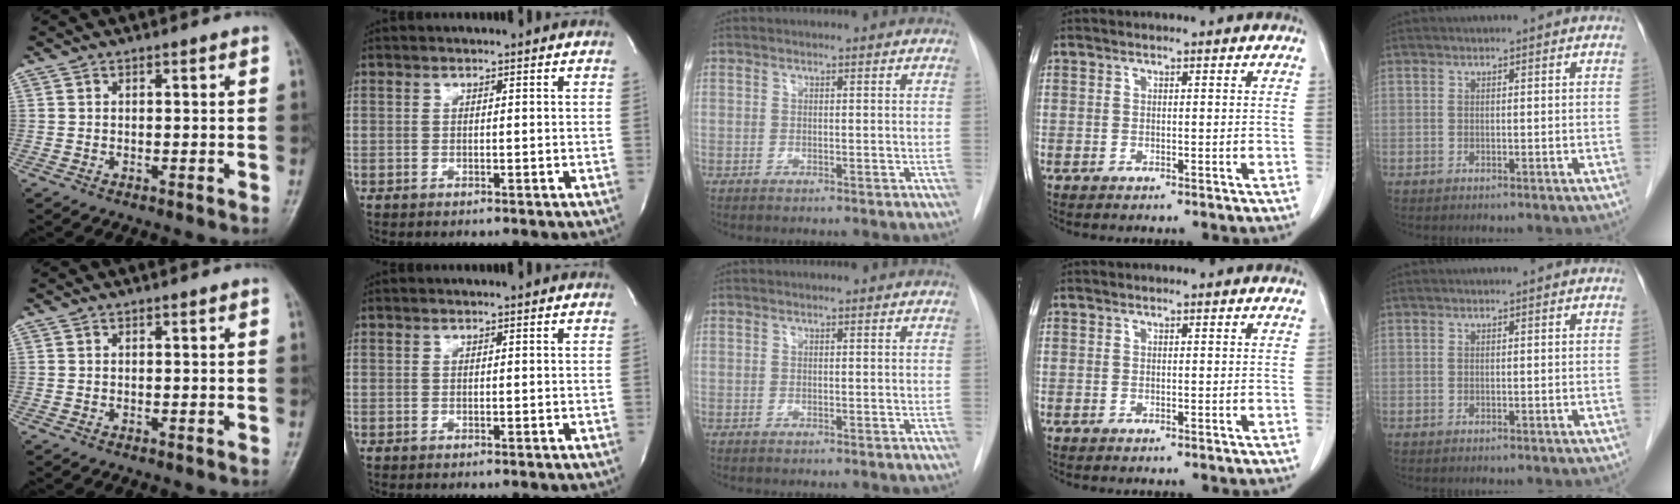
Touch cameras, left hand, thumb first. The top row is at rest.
{}